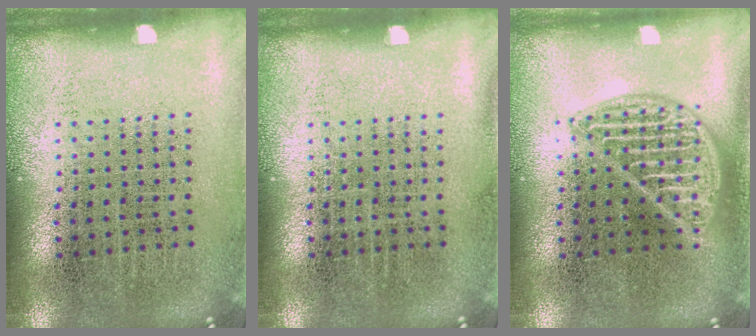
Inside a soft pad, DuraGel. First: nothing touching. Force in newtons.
{"total": 0.0}
{"total": 2.1, "press": 2.1, "slide": 0.2}